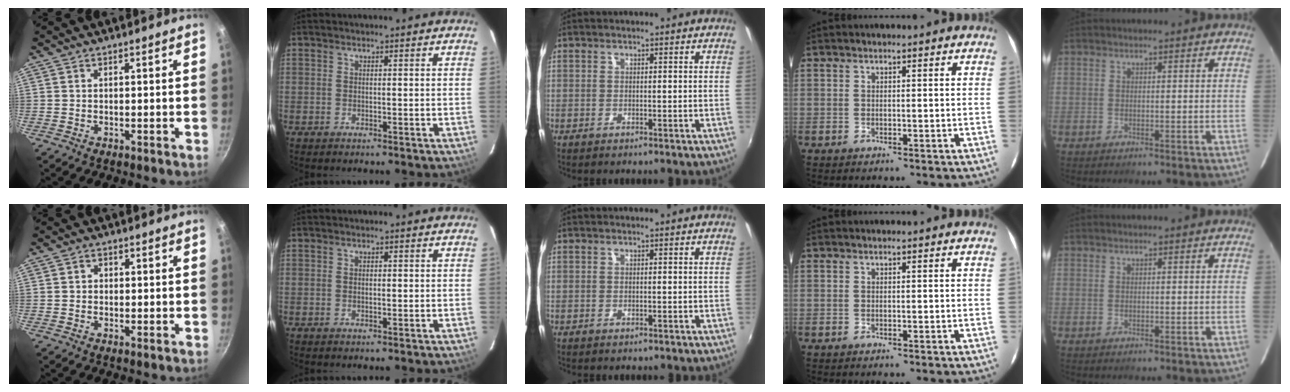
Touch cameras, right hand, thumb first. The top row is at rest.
{"thumb": {"total": 1.7, "force": [0.2, 1.5, 0.8], "torque": [-0.006, -0.004, -0.003]}, "index": {"total": 1.0, "force": [0.0, 0.5, 0.9], "torque": [-0.015, 0.003, -0.001]}}